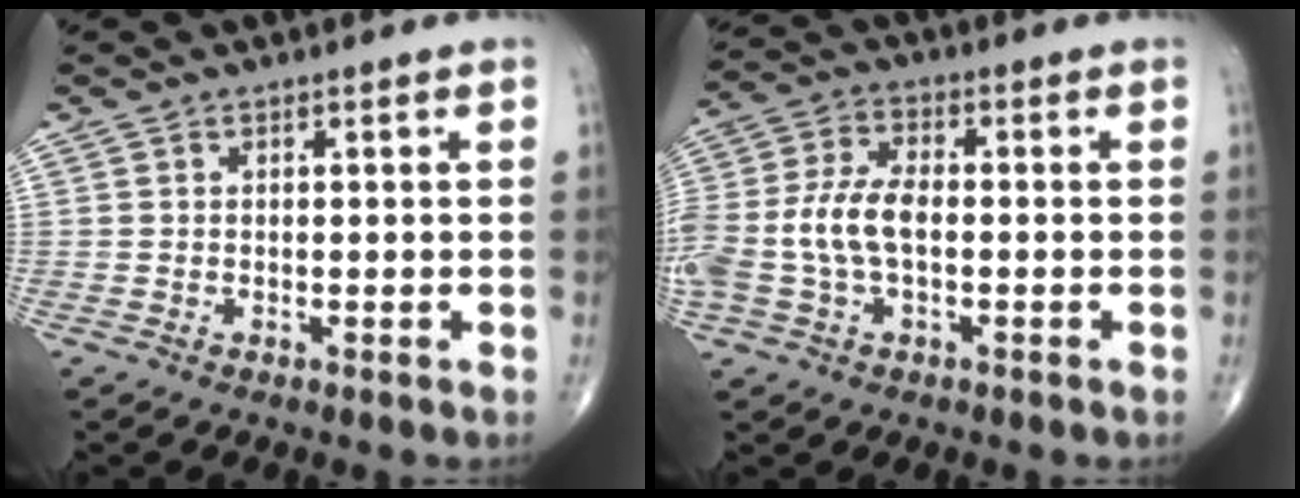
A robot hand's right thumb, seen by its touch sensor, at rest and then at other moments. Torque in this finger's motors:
{"motor_torque": [0.29, 0.28, 0.52, -0.45, 0.32]}